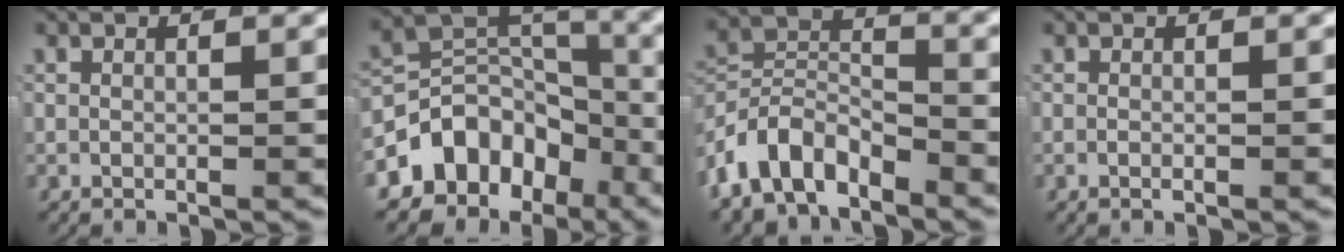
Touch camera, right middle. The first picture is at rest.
{"total": 13.3, "force": [-5.1, 10.3, 6.7], "torque": [-0.108, -0.022, -0.085]}
{"total": 8.4, "force": [-5.2, 5.4, 3.8], "torque": [-0.070, -0.018, -0.092]}
{"total": 0.7, "force": [-0.4, 0.4, 0.3], "torque": [-0.010, 0.002, -0.008]}